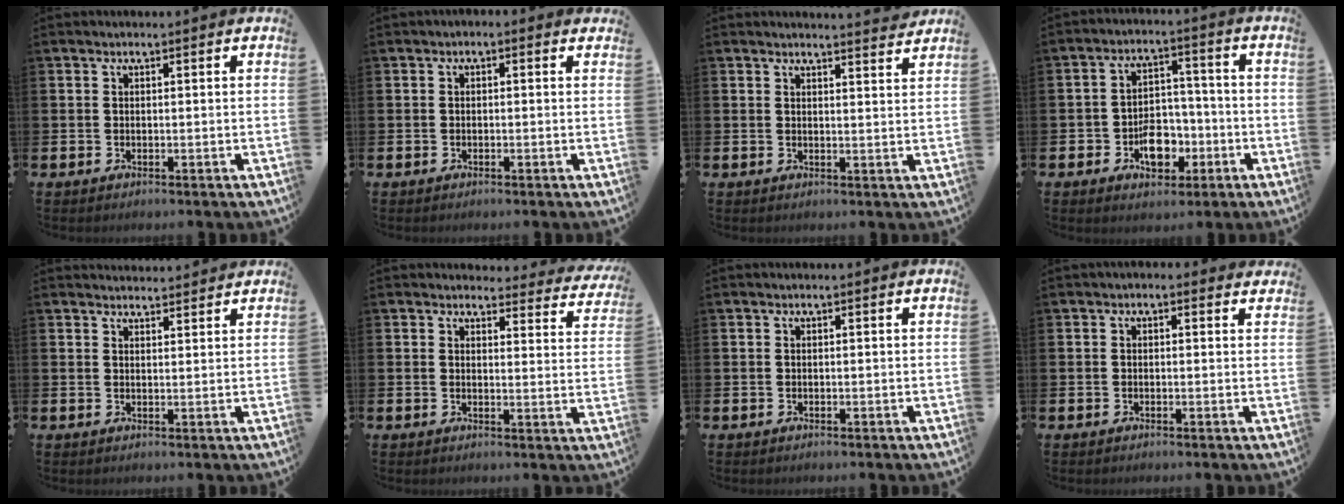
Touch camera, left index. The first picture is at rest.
{"total": 0.6, "force": [-0.5, 0.4, 0.2], "torque": [-0.004, 0.002, -0.011]}
{"total": 3.1, "force": [3.1, -0.3, -0.1], "torque": [0.012, -0.028, 0.052]}
{"total": 6.3, "force": [-2.5, 4.3, 3.8], "torque": [-0.056, 0.013, -0.046]}
{"total": 2.5, "force": [2.5, 0.3, -0.1], "torque": [0.004, -0.016, 0.044]}
{"total": 3.3, "force": [3.1, 1.0, 0.1], "torque": [-0.007, -0.024, 0.052]}
{"total": 0.0}
{"total": 0.6, "force": [0.2, 0.5, 0.2], "torque": [0.004, 0.004, -0.001]}